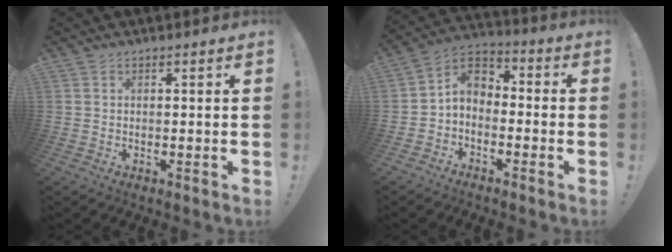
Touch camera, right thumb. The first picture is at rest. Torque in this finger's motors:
{"motor_torque": [0.88, 1.09, 0.73, -0.68, 0.03]}